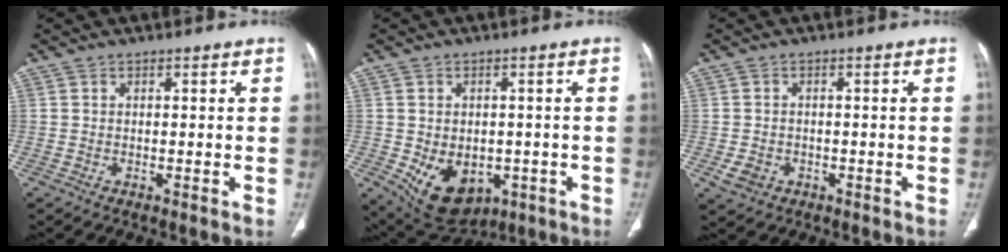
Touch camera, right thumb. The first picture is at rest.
{"total": 12.2, "force": [-3.9, 8.6, 7.7], "torque": [-0.101, 0.001, -0.034]}
{"total": 3.4, "force": [-1.2, 2.7, 1.6], "torque": [-0.027, 0.004, -0.012]}